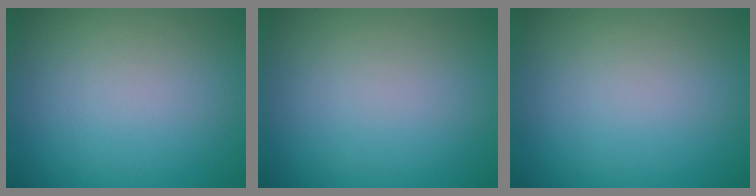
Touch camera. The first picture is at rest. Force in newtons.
{"total": 0.0}
{"total": 0.0}